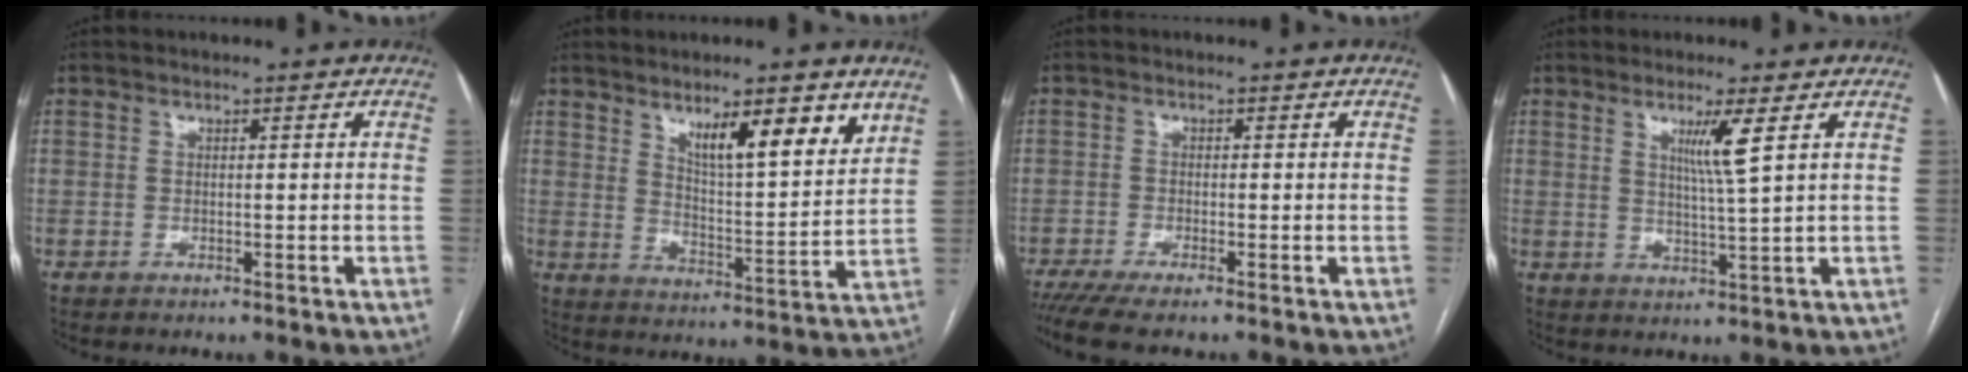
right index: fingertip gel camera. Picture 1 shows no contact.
{"total": 10.5, "force": [6.8, 1.9, 7.8], "torque": [-0.118, -0.011, 0.109]}
{"total": 5.0, "force": [-3.8, 0.1, 3.1], "torque": [-0.049, -0.010, -0.068]}
{"total": 4.6, "force": [2.0, -1.1, 4.1], "torque": [-0.075, -0.012, 0.038]}